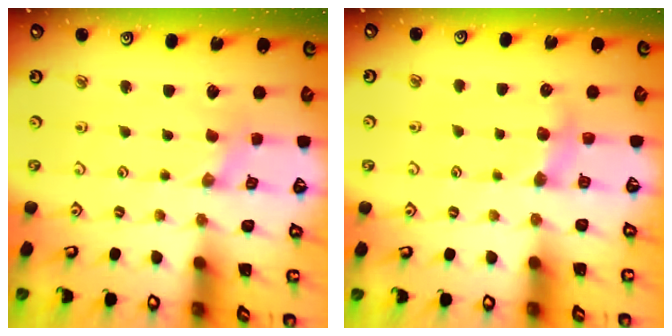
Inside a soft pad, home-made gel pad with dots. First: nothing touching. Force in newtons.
{"total": 5.9, "press": 5.9, "slide": 0.7}